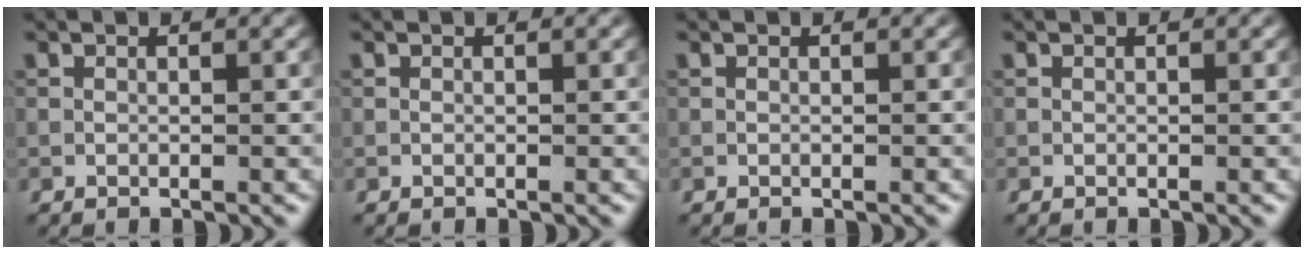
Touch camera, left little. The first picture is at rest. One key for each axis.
{"total": 0.0}
{"total": 0.0}
{"total": 0.0}